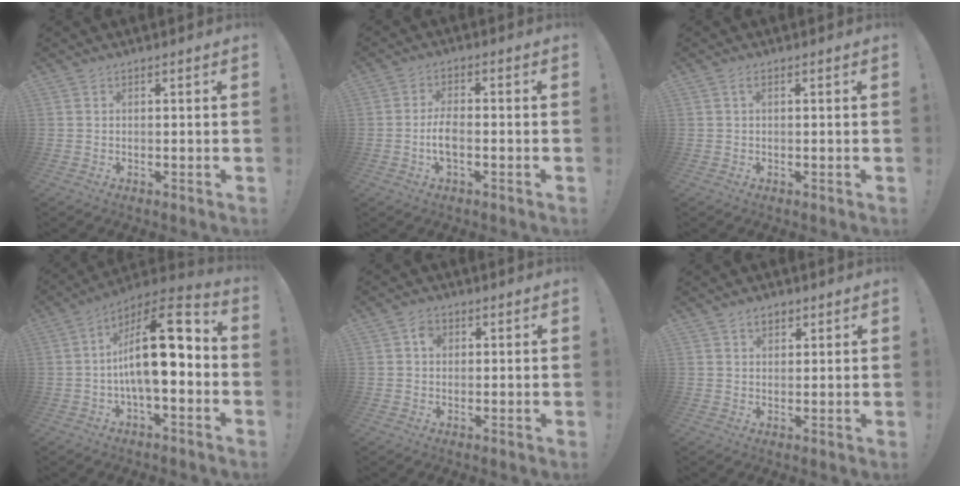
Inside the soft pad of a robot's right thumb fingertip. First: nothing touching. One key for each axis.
{"total": 5.7, "fx": -1.5, "fy": 2.2, "fz": 5.1, "tx": -0.106, "ty": -0.002, "tz": -0.027}
{"total": 1.0, "fx": 0.2, "fy": 0.0, "fz": 1.0, "tx": -0.016, "ty": 0.000, "tz": 0.001}
{"total": 19.1, "fx": -0.2, "fy": 7.6, "fz": 17.5, "tx": -0.277, "ty": 0.009, "tz": 0.001}
{"total": 2.9, "fx": 0.4, "fy": 2.4, "fz": 1.5, "tx": -0.014, "ty": 0.000, "tz": 0.004}
{"total": 3.3, "fx": 1.8, "fy": 2.2, "fz": 1.7, "tx": -0.024, "ty": -0.002, "tz": 0.031}